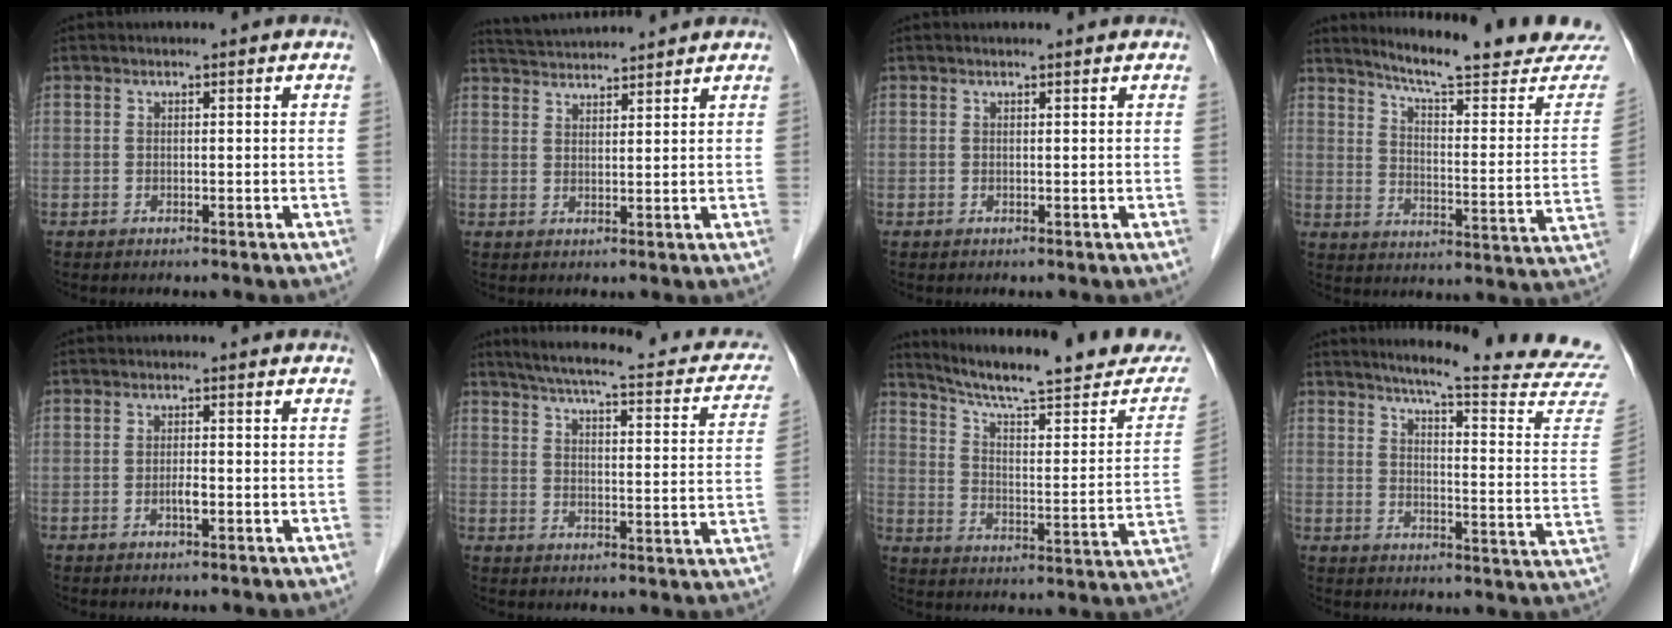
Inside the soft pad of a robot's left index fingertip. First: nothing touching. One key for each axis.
{"total": 6.6, "fx": 6.5, "fy": -0.4, "fz": 1.4, "tx": -0.034, "ty": 0.026, "tz": 0.106}
{"total": 0.0}
{"total": 20.1, "fx": 18.7, "fy": 0.5, "fz": 7.5, "tx": -0.106, "ty": -0.098, "tz": 0.235}
{"total": 1.7, "fx": -1.2, "fy": 0.1, "fz": 1.1, "tx": -0.023, "ty": -0.006, "tz": -0.021}
{"total": 22.1, "fx": 18.2, "fy": 4.7, "fz": 11.6, "tx": -0.159, "ty": 0.001, "tz": 0.214}
{"total": 22.1, "fx": 19.5, "fy": 2.6, "fz": 10.1, "tx": -0.145, "ty": -0.044, "tz": 0.261}
{"total": 21.4, "fx": 19.7, "fy": -1.2, "fz": 8.3, "tx": -0.114, "ty": -0.123, "tz": 0.226}